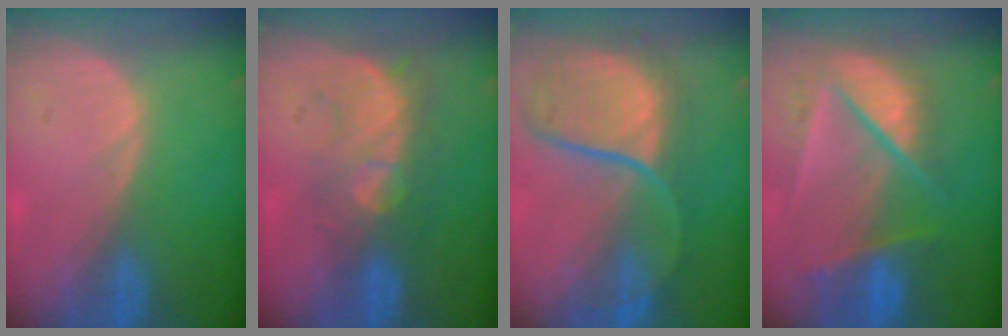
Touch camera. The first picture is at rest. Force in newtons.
{"total": 8.5, "press": 7.6, "slide": 3.7}
{"total": 10.7, "press": 9.7, "slide": 4.4}
{"total": 9.8, "press": 8.3, "slide": 5.2}